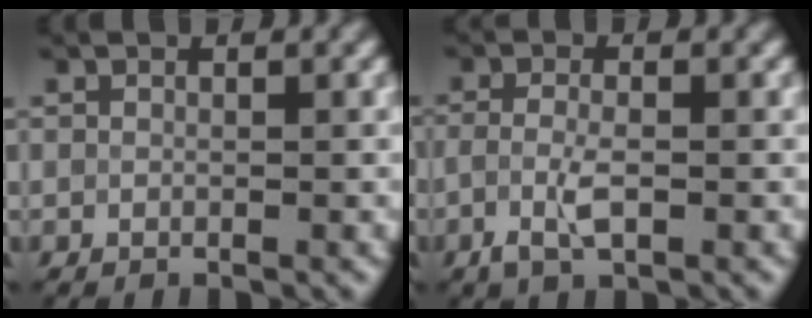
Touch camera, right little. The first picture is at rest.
{"total": 2.5, "force": [-0.9, 0.8, 2.2], "torque": [-0.052, -0.006, -0.017]}